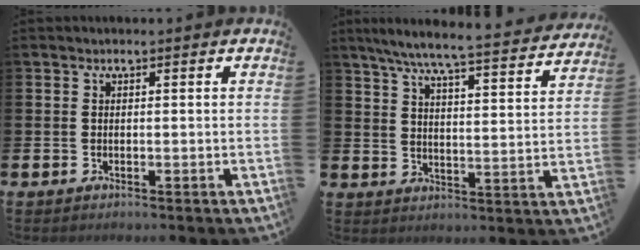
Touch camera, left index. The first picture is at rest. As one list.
[{"total": 7.4, "force": [6.7, 0.1, 3.1], "torque": [-0.076, -0.048, 0.110]}]